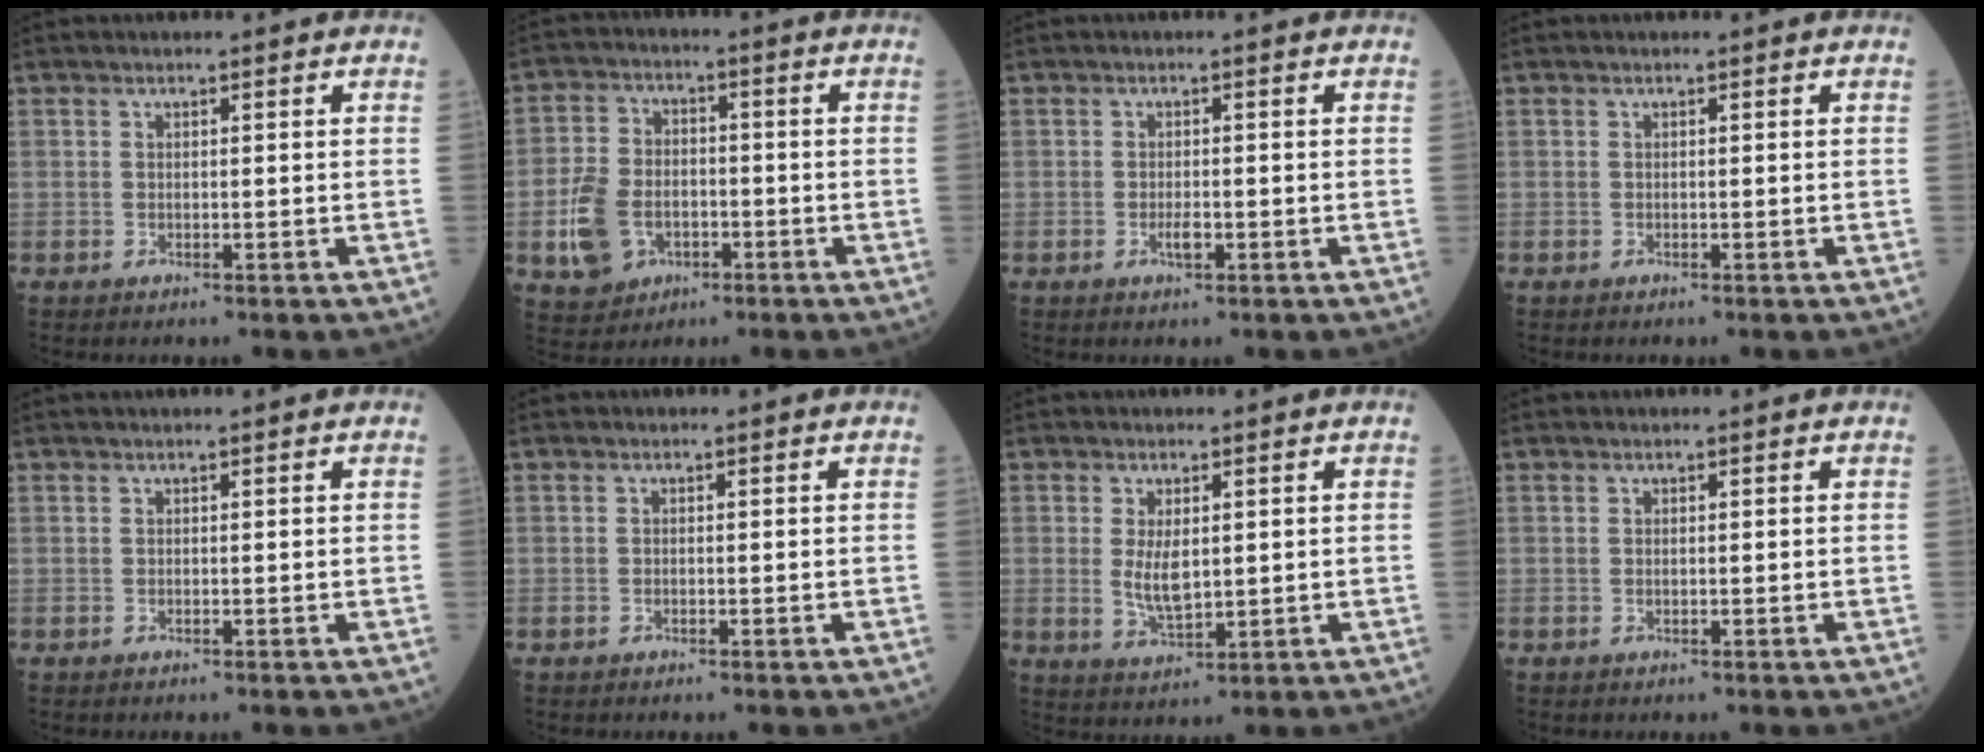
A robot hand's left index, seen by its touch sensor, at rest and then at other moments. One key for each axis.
{"total": 8.8, "fx": -2.8, "fy": 6.7, "fz": 5.0, "tx": -0.120, "ty": 0.009, "tz": -0.045}
{"total": 1.3, "fx": -0.4, "fy": 0.3, "fz": 1.2, "tx": -0.020, "ty": -0.001, "tz": -0.007}
{"total": 0.0}
{"total": 0.6, "fx": 0.5, "fy": -0.1, "fz": 0.3, "tx": -0.007, "ty": 0.008, "tz": 0.013}
{"total": 0.0}
{"total": 4.6, "fx": 0.5, "fy": 1.8, "fz": 4.2, "tx": -0.085, "ty": -0.011, "tz": 0.018}
{"total": 0.0}